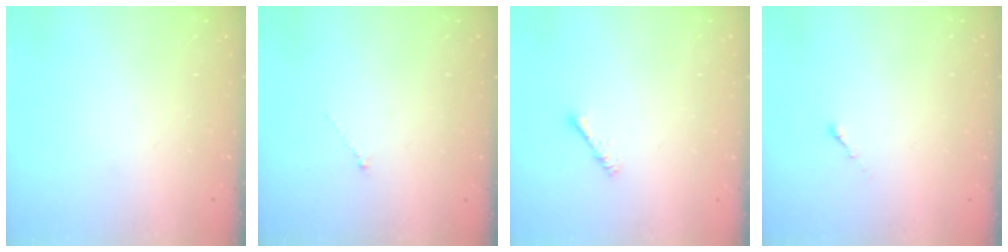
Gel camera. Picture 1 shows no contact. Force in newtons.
{"total": 0.0}
{"total": 2.4, "press": 2.4, "slide": 0.3}
{"total": 0.0}